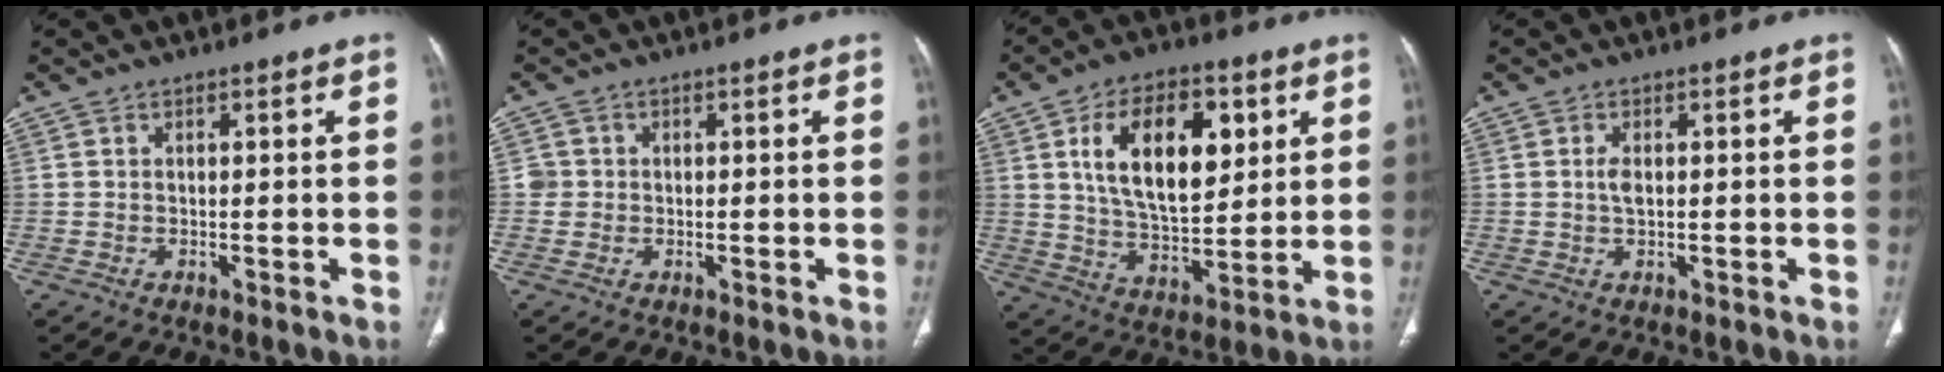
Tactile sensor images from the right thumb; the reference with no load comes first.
{"total": 2.1, "force": [0.1, 2.1, 0.2], "torque": [0.009, 0.006, 0.000]}
{"total": 18.1, "force": [5.8, 9.9, 14.1], "torque": [-0.196, -0.021, 0.105]}
{"total": 1.9, "force": [0.2, 1.0, 1.7], "torque": [-0.034, 0.000, 0.005]}